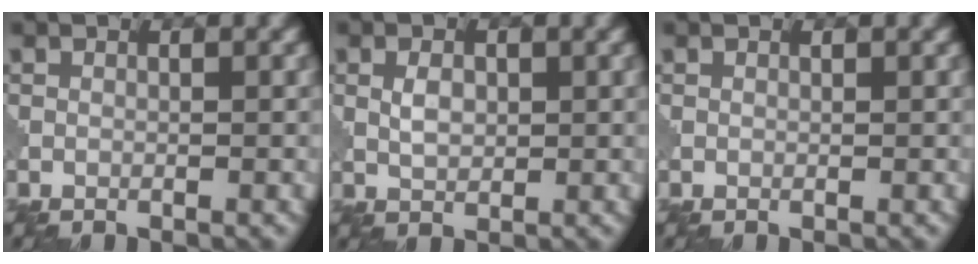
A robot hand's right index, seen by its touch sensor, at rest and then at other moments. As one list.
[{"total": 1.7, "force": [0.6, 1.1, 1.1], "torque": [-0.021, -0.002, 0.014]}, {"total": 0.0}]